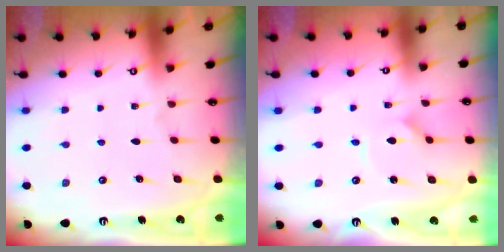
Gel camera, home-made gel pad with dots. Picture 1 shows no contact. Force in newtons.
{"total": 1.5, "press": 1.5, "slide": 0.0}